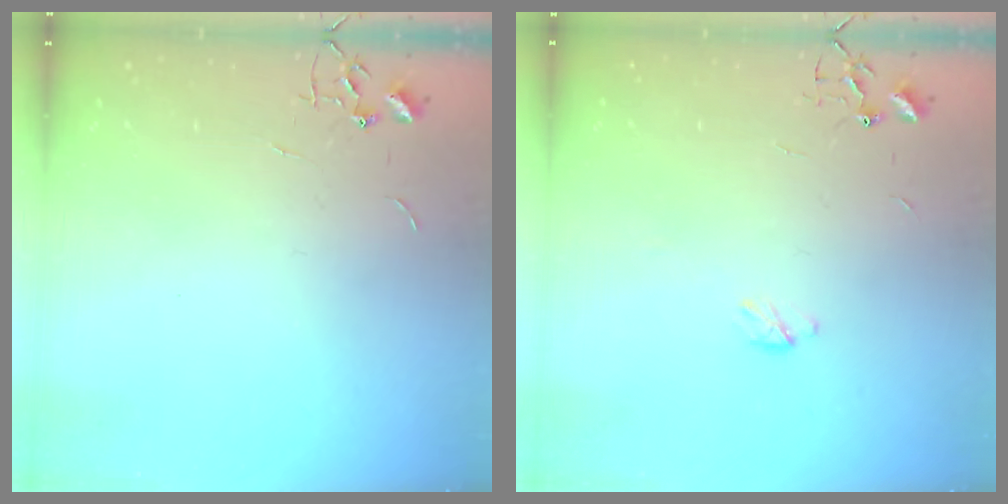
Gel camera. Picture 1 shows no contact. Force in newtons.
{"total": 2.9, "press": 2.9, "slide": 0.4}